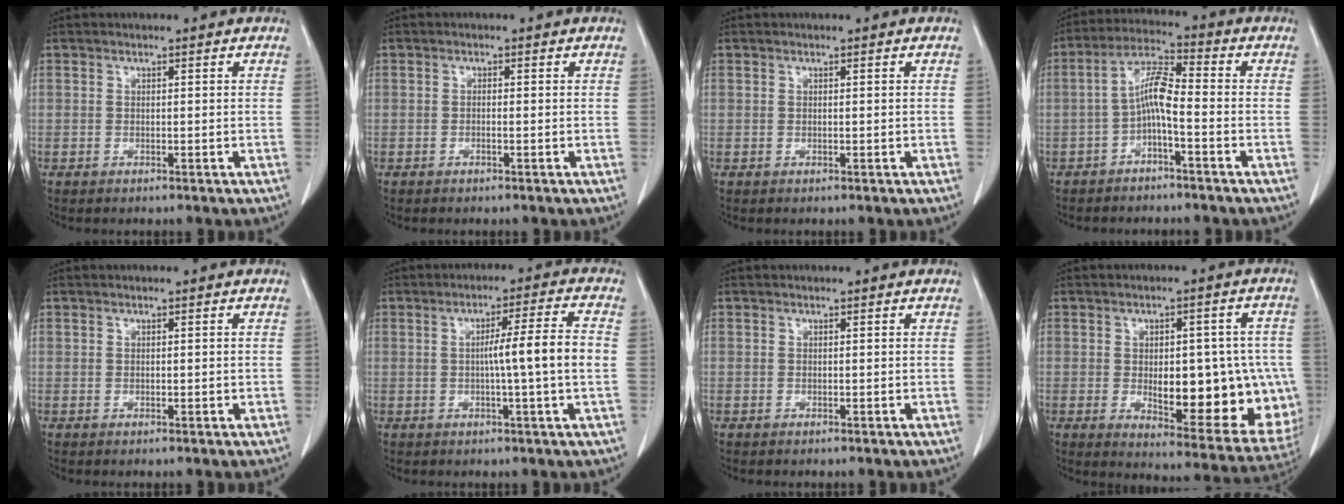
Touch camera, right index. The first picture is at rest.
{"total": 0.8, "force": [-0.3, 0.3, 0.7], "torque": [-0.017, 0.002, -0.004]}
{"total": 0.0}
{"total": 6.8, "force": [-1.9, 1.2, 6.4], "torque": [-0.130, 0.021, -0.039]}
{"total": 1.0, "force": [-0.1, 0.6, 0.8], "torque": [-0.022, 0.003, 0.002]}
{"total": 8.5, "force": [-0.4, -0.6, 8.4], "torque": [-0.132, 0.009, -0.008]}
{"total": 0.0}
{"total": 20.3, "force": [-2.9, 8.1, 18.4], "torque": [-0.172, 0.016, -0.008]}